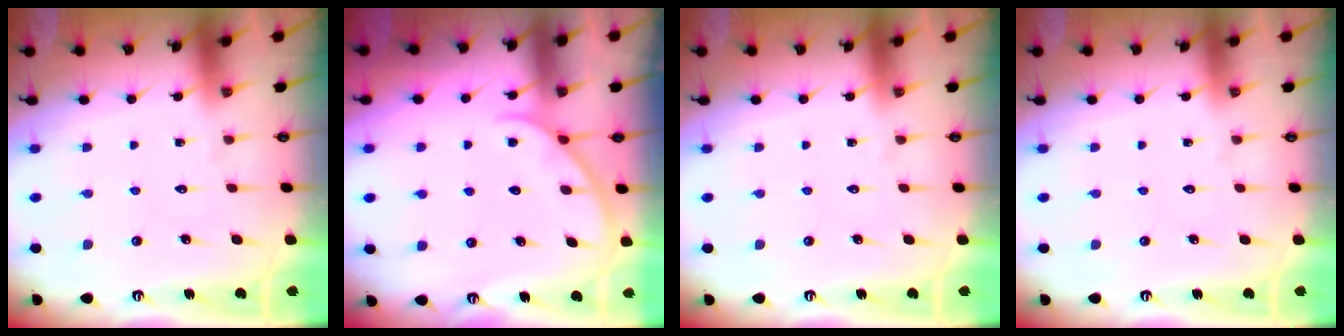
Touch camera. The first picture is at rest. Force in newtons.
{"total": 1.2, "press": 1.1, "slide": 0.2}
{"total": 0.0}
{"total": 0.0}